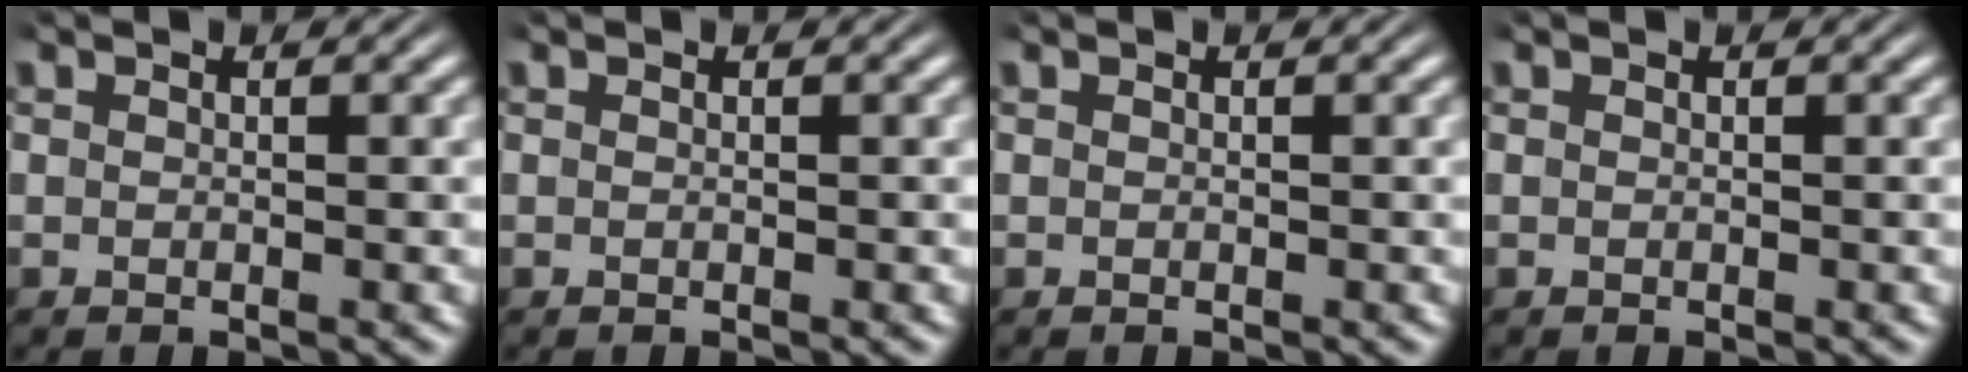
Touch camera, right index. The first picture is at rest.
{"total": 0.0}
{"total": 0.0}
{"total": 0.0}